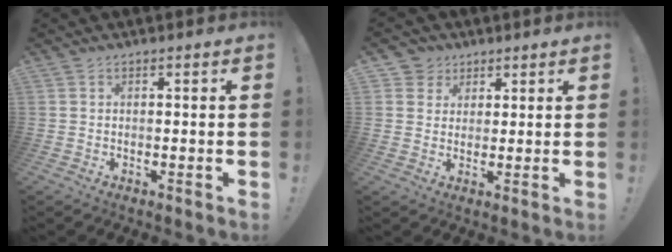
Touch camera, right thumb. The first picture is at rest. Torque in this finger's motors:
{"motor_torque": [0.00, 0.00, 0.00, 0.00, 0.00]}